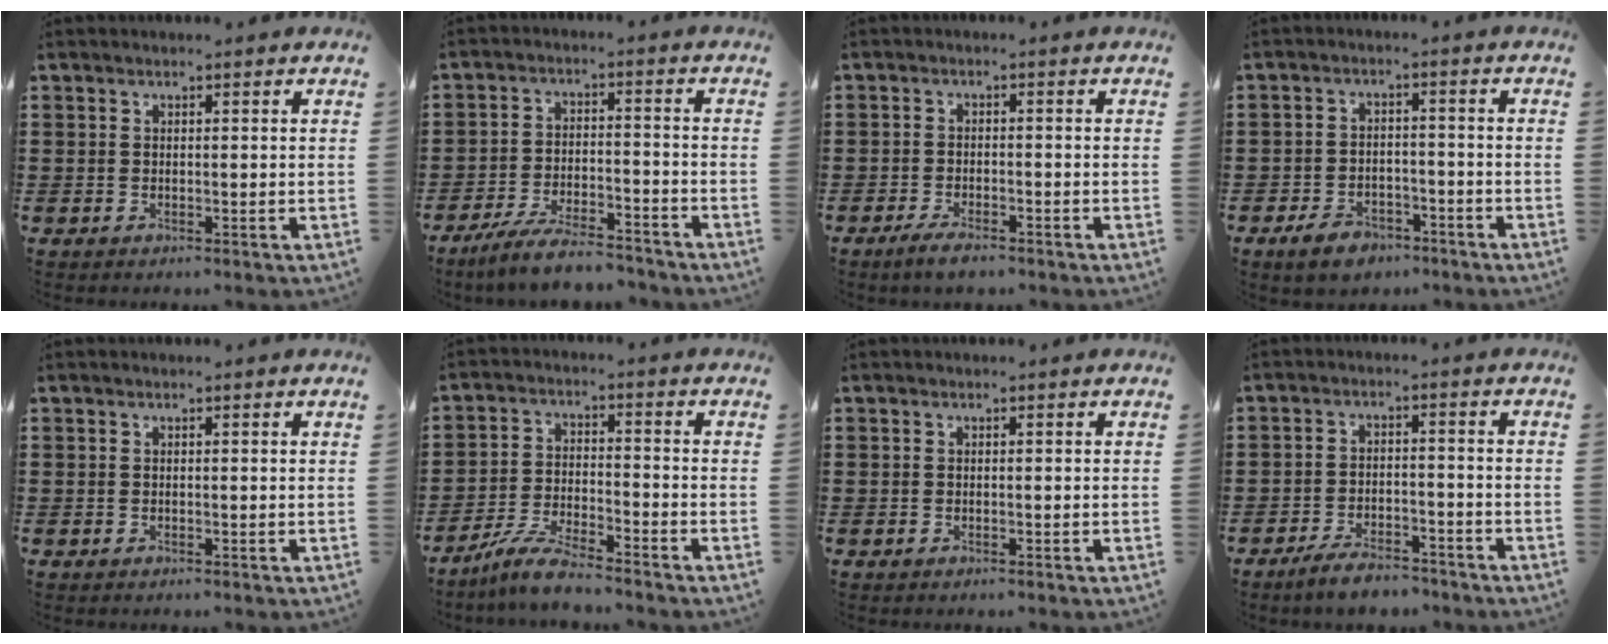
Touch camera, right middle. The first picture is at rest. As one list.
[{"total": 6.7, "force": [-6.1, 0.8, 2.8], "torque": [-0.060, -0.001, -0.118]}, {"total": 2.6, "force": [-2.2, 0.5, 1.3], "torque": [-0.030, 0.003, -0.044]}, {"total": 4.3, "force": [-3.5, 2.0, 1.7], "torque": [-0.035, 0.009, -0.069]}, {"total": 0.0}, {"total": 6.2, "force": [-5.6, 0.4, 2.7], "torque": [-0.071, -0.010, -0.112]}, {"total": 0.0}, {"total": 4.7, "force": [-4.4, 1.0, 1.4], "torque": [-0.030, 0.006, -0.087]}]